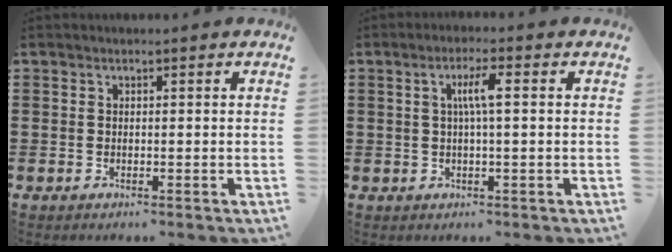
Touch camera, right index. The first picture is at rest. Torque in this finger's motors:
{"motor_torque": [0.29, -0.18, 0.16, 0.13]}